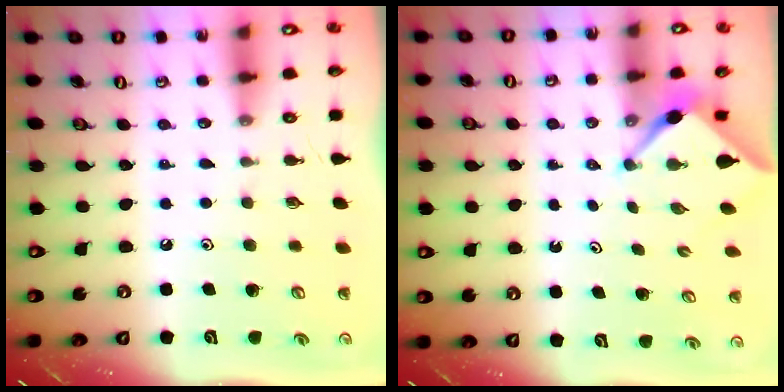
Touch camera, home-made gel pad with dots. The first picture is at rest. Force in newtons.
{"total": 3.1, "press": 3.0, "slide": 0.4}